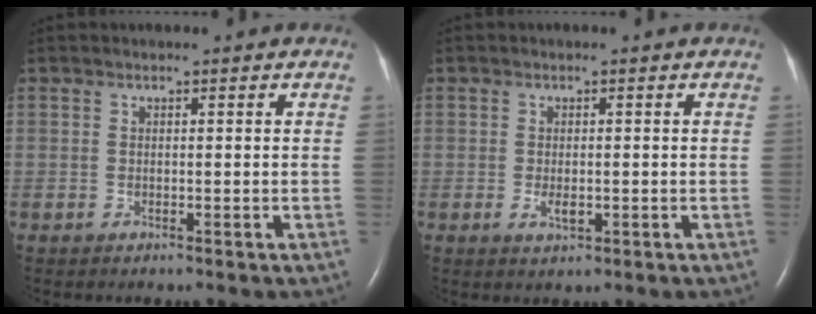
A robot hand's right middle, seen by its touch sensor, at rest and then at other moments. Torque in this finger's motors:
{"motor_torque": [0.35, 0.14, 0.18, 0.02]}